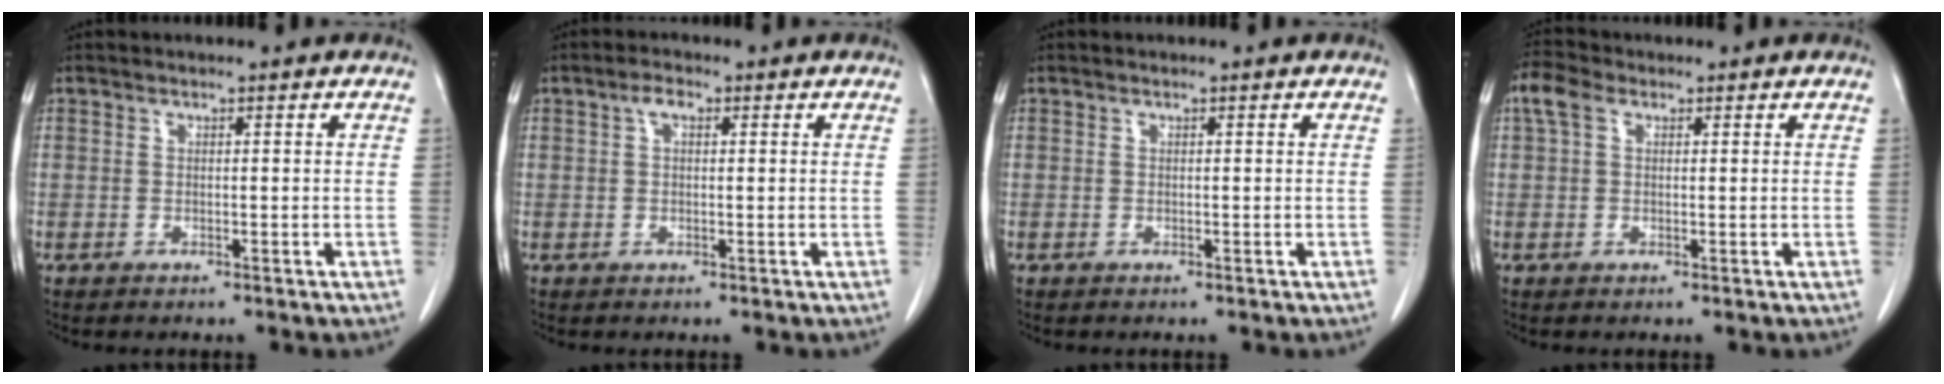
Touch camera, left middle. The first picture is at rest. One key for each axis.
{"total": 1.9, "fx": 0.7, "fy": 0.9, "fz": 1.5, "tx": -0.032, "ty": 0.010, "tz": 0.014}
{"total": 0.0}
{"total": 3.4, "fx": 1.4, "fy": 2.1, "fz": 2.2, "tx": -0.057, "ty": 0.026, "tz": 0.031}